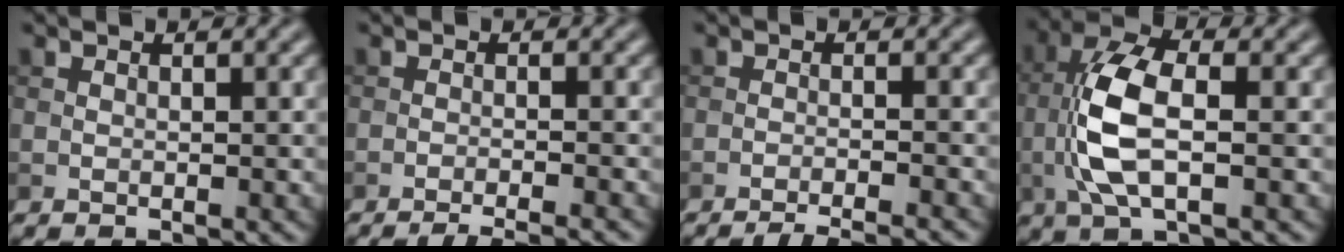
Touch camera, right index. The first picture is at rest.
{"total": 4.4, "force": [-3.7, 0.7, 2.3], "torque": [-0.026, -0.001, -0.058]}
{"total": 5.4, "force": [-4.8, 0.9, 2.3], "torque": [-0.025, 0.000, -0.069]}
{"total": 6.8, "force": [-0.8, 2.8, 6.1], "torque": [-0.138, 0.010, -0.018]}